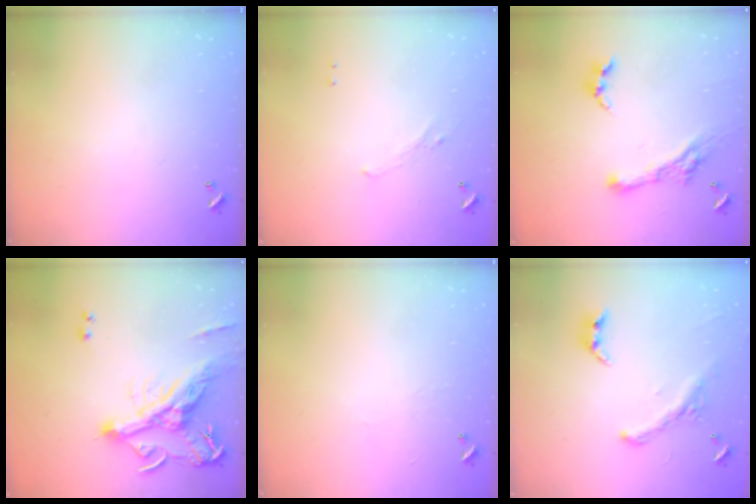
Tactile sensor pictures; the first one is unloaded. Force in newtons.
{"total": 1.2, "press": 0.9, "slide": 0.8}
{"total": 8.3, "press": 8.2, "slide": 1.2}
{"total": 11.1, "press": 10.7, "slide": 2.6}
{"total": 2.3, "press": 2.3, "slide": 0.4}
{"total": 2.6, "press": 2.3, "slide": 1.3}